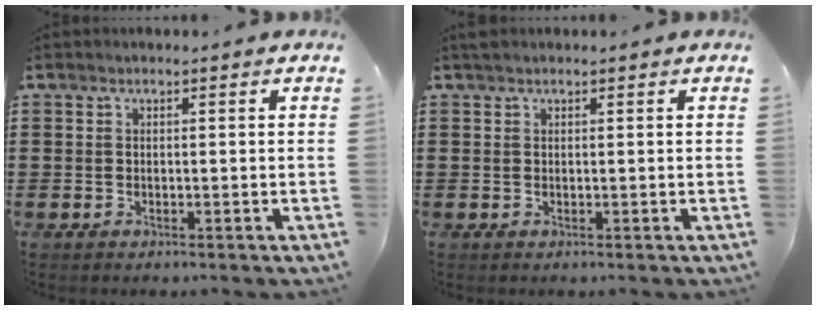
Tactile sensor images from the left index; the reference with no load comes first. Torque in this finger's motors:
{"motor_torque": [0.05, 0.07, -0.01, 0.03]}